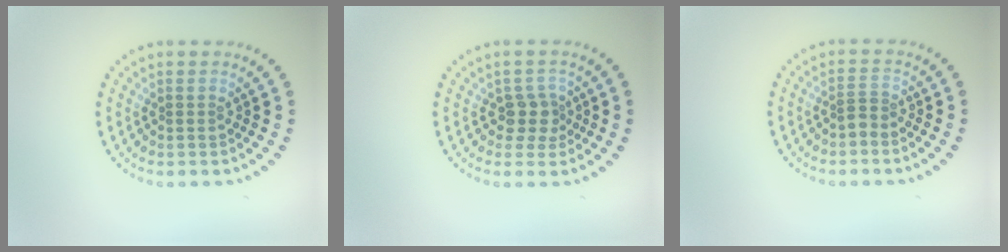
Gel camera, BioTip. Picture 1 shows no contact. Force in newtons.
{"total": 2.1, "press": 1.8, "slide": 1.1}
{"total": 1.2, "press": 0.8, "slide": 0.9}